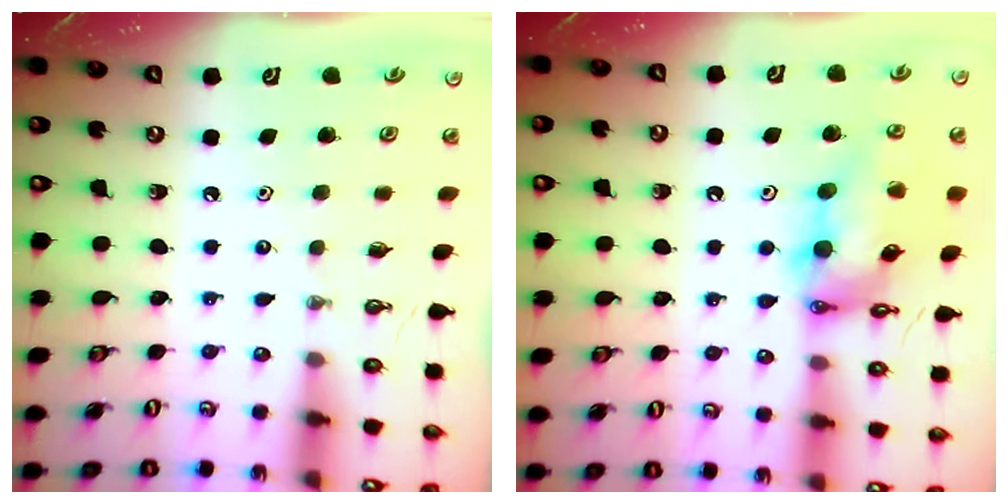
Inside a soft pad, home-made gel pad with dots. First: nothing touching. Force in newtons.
{"total": 15.7, "press": 15.6, "slide": 2.0}